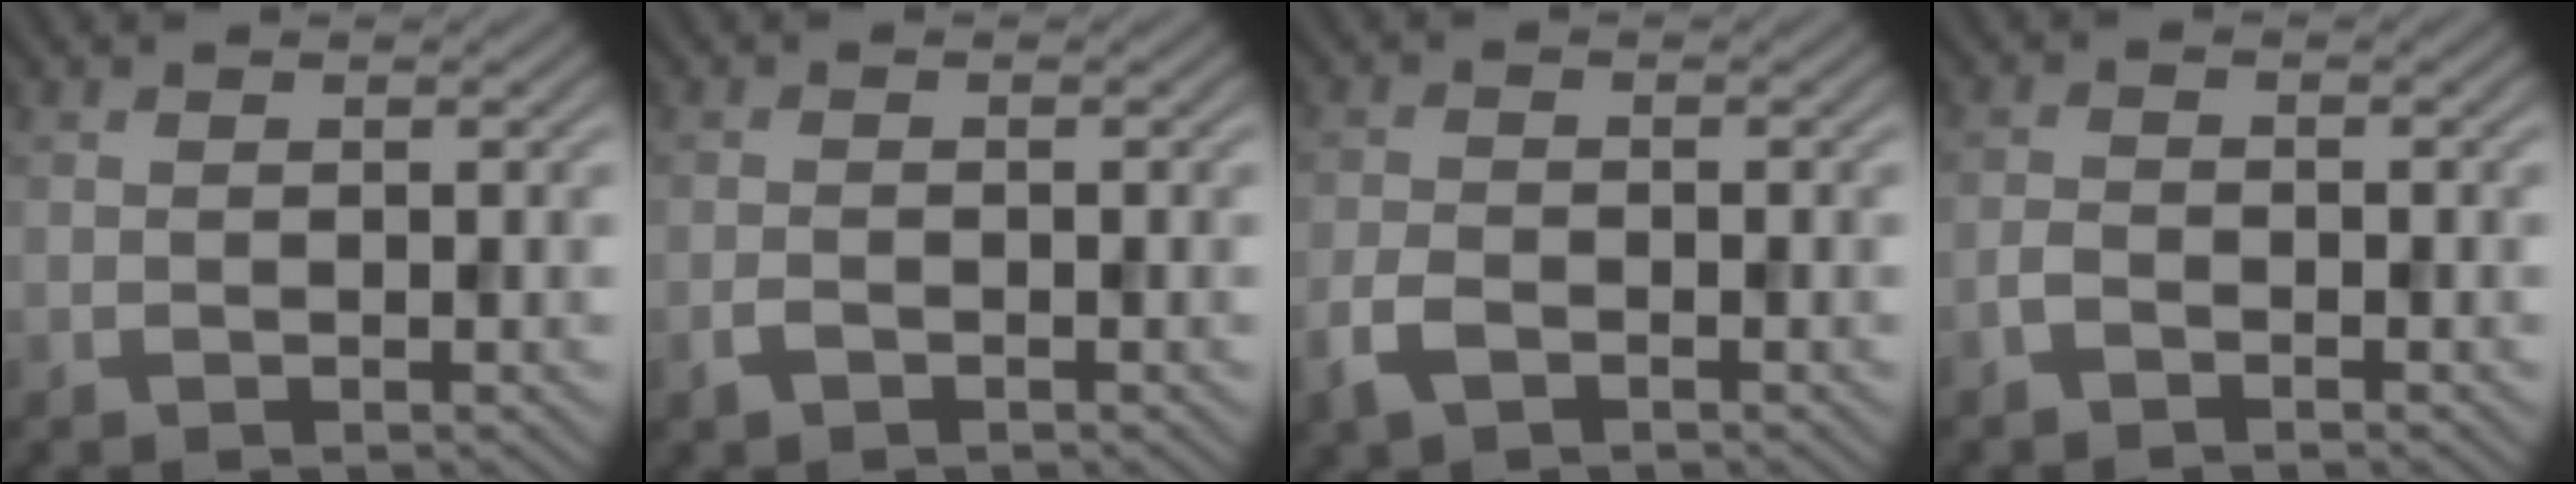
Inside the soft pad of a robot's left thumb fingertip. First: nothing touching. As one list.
[{"total": 1.2, "force": [-0.8, 0.5, 0.7], "torque": [-0.016, 0.001, -0.018]}, {"total": 2.9, "force": [-1.7, 1.4, 1.9], "torque": [-0.045, -0.004, -0.040]}, {"total": 1.5, "force": [-1.2, 0.5, 0.7], "torque": [-0.015, 0.003, -0.030]}]